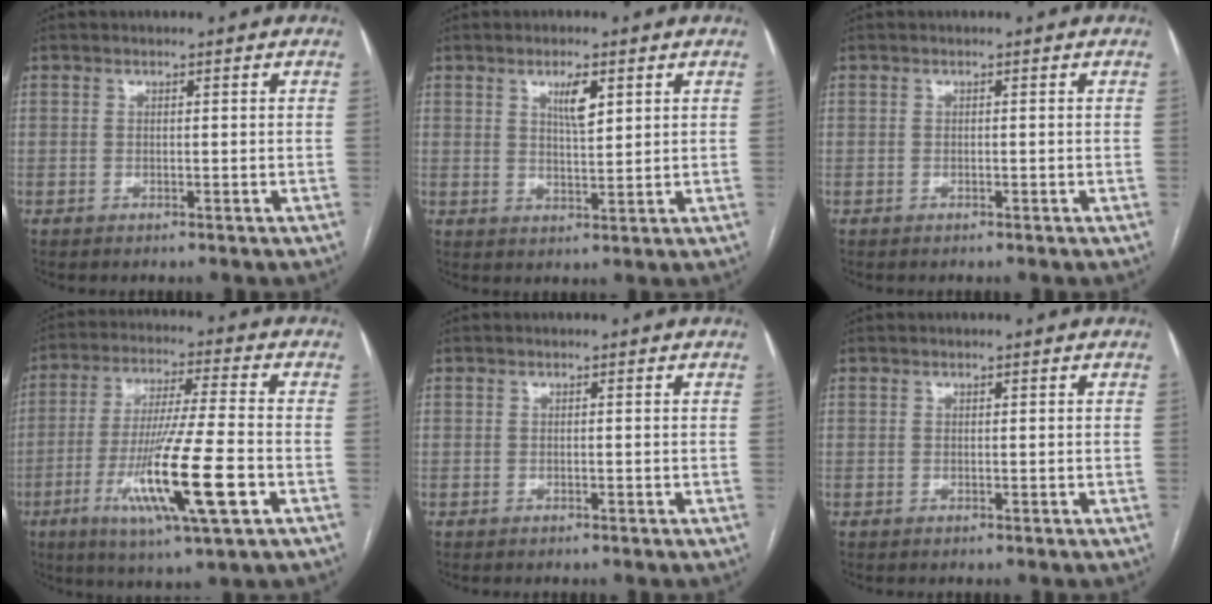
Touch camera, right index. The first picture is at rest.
{"total": 4.2, "force": [2.1, 1.1, 3.5], "torque": [-0.061, -0.004, 0.039]}
{"total": 0.0}
{"total": 15.8, "force": [-5.2, 0.4, 14.9], "torque": [-0.282, -0.027, -0.091]}
{"total": 0.0}
{"total": 0.0}